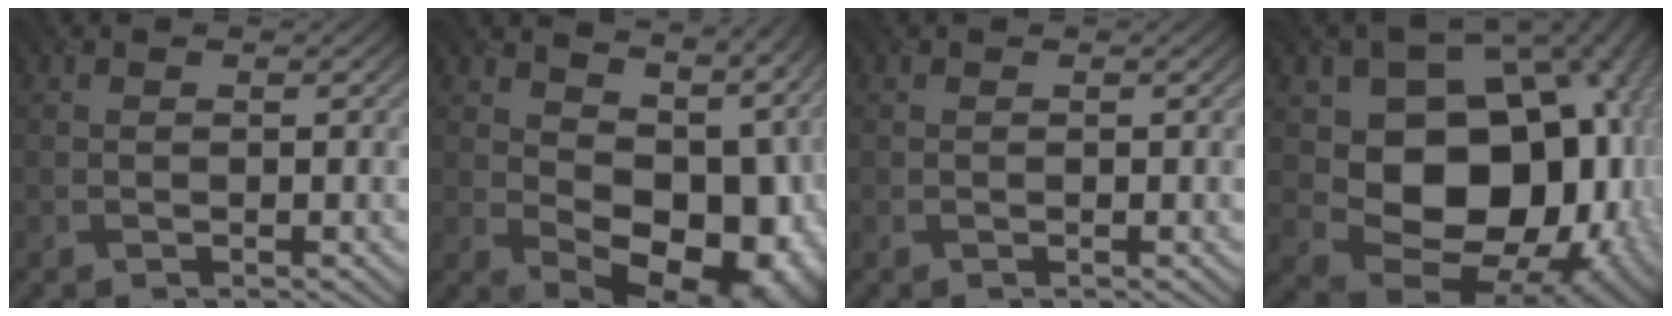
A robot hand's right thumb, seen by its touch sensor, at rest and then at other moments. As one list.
[{"total": 15.0, "force": [1.4, 10.1, 11.0], "torque": [-0.134, -0.019, 0.061]}, {"total": 0.0}, {"total": 18.6, "force": [1.6, 14.1, 12.0], "torque": [-0.151, -0.038, 0.053]}]